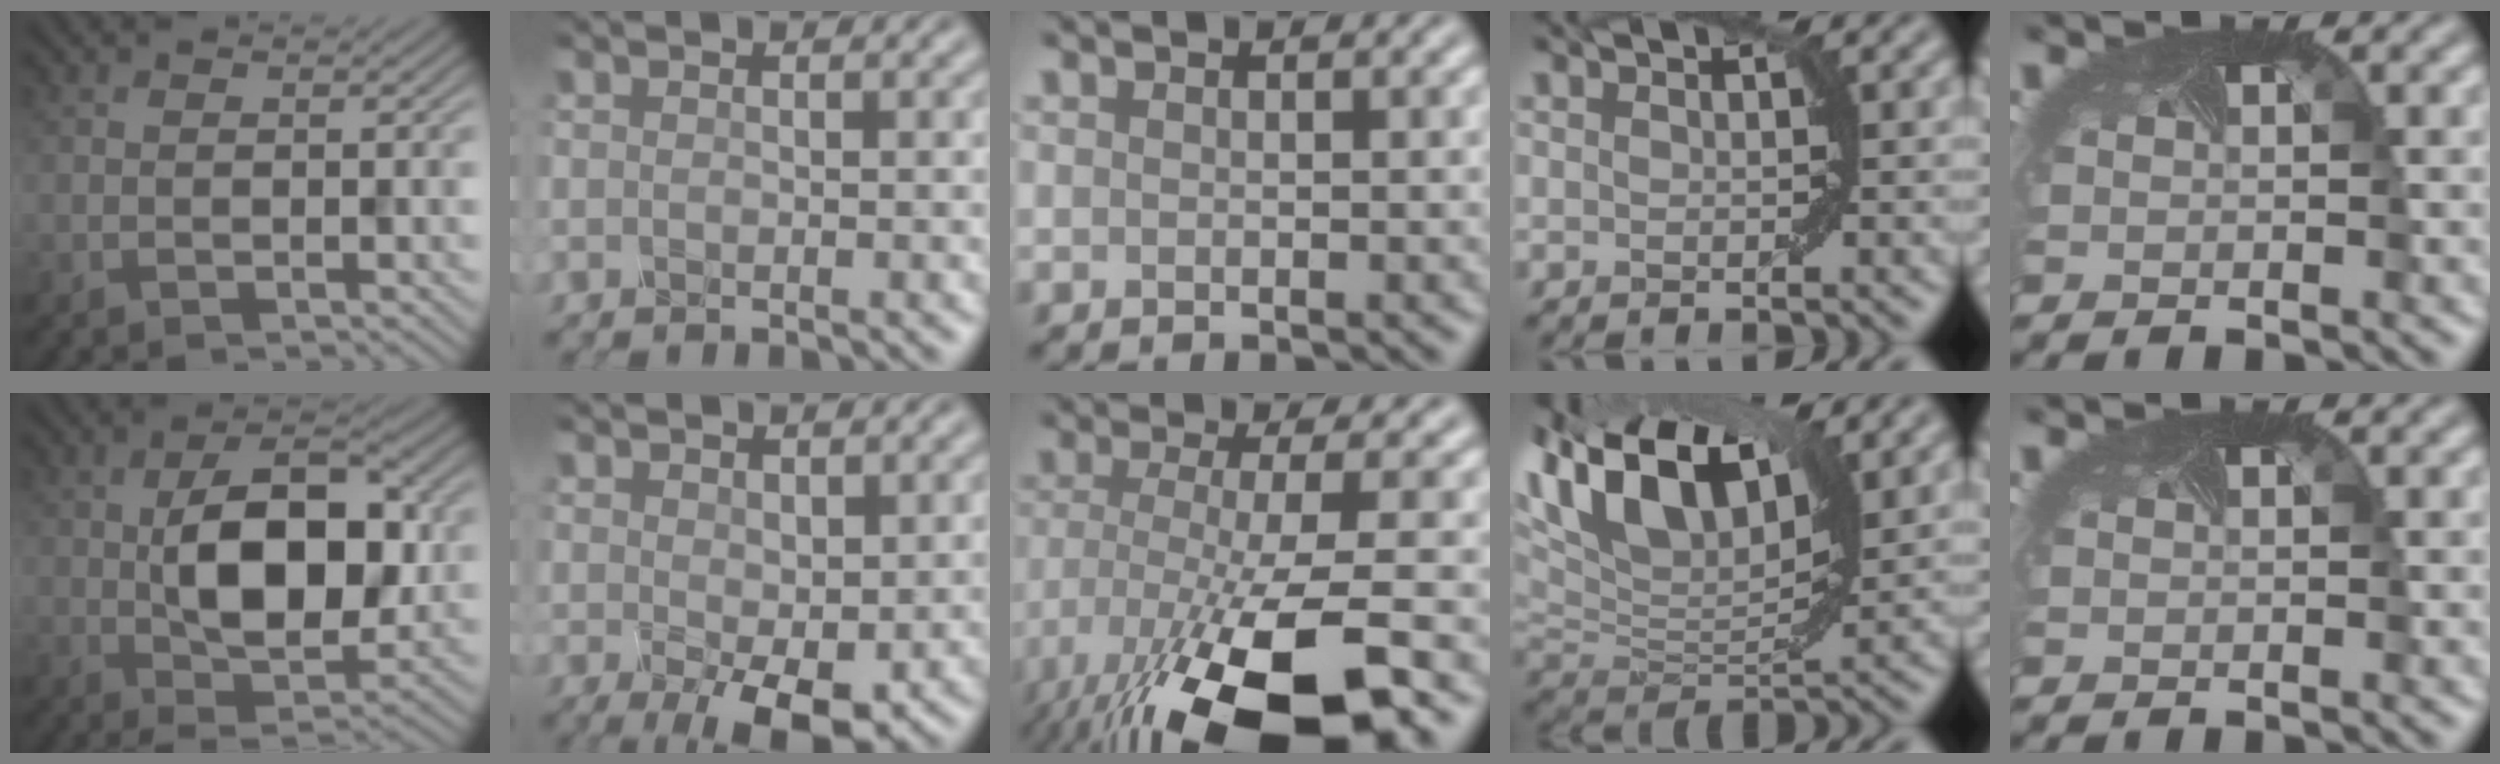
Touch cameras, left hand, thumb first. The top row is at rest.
{"thumb": {"total": 11.0, "force": [0.3, 5.7, 9.4], "torque": [-0.156, 0.004, 0.007]}, "index": {"total": 4.3, "force": [0.0, 2.1, 3.8], "torque": [-0.075, -0.010, 0.008]}, "middle": {"total": 14.2, "force": [-7.8, 3.8, 11.2], "torque": [-0.214, -0.034, -0.128]}, "ring": {"total": 11.8, "force": [6.5, 5.4, 8.2], "torque": [-0.163, 0.029, 0.113]}}